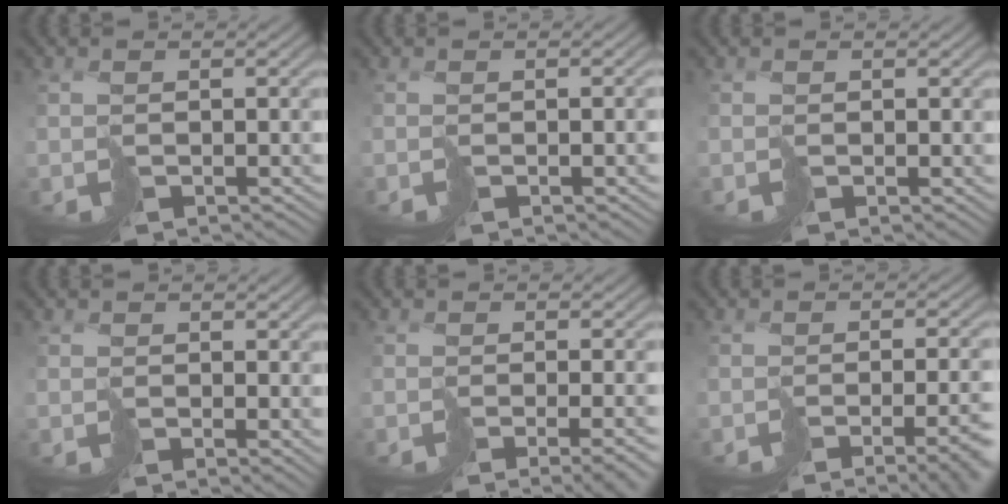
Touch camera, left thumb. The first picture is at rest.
{"total": 1.0, "force": [-0.5, -0.3, 0.8], "torque": [-0.007, 0.004, -0.008]}
{"total": 0.5, "force": [0.2, -0.3, -0.3], "torque": [0.008, 0.002, 0.004]}
{"total": 1.1, "force": [0.6, 0.5, 0.8], "torque": [-0.010, 0.002, 0.008]}
{"total": 5.3, "force": [-3.3, 1.0, 4.1], "torque": [-0.038, -0.012, -0.027]}
{"total": 7.5, "force": [-4.6, 1.6, 5.7], "torque": [-0.053, -0.018, -0.038]}